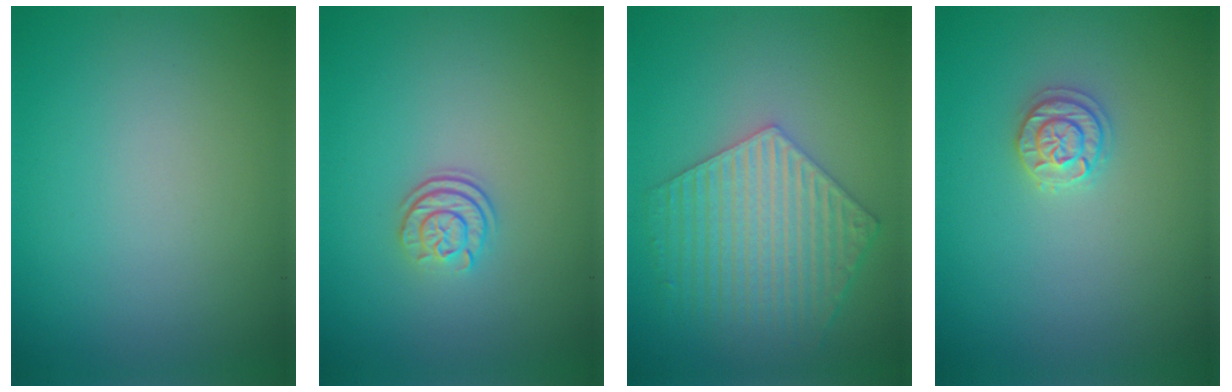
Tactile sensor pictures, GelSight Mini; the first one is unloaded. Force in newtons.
{"total": 2.3, "press": 1.7, "slide": 1.6}
{"total": 6.5, "press": 5.0, "slide": 4.2}
{"total": 1.8, "press": 1.8, "slide": 0.1}